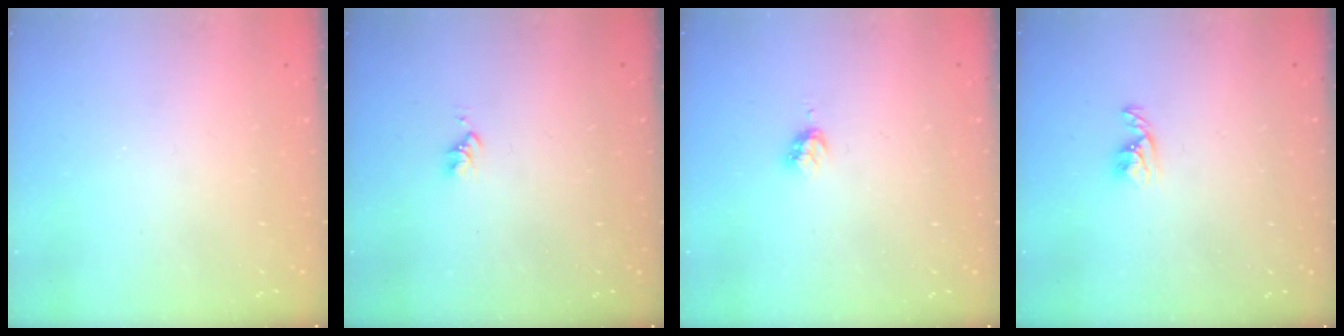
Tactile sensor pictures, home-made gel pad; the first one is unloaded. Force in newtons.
{"total": 2.6, "press": 2.6, "slide": 0.4}
{"total": 2.9, "press": 2.8, "slide": 0.4}
{"total": 4.3, "press": 4.2, "slide": 0.8}